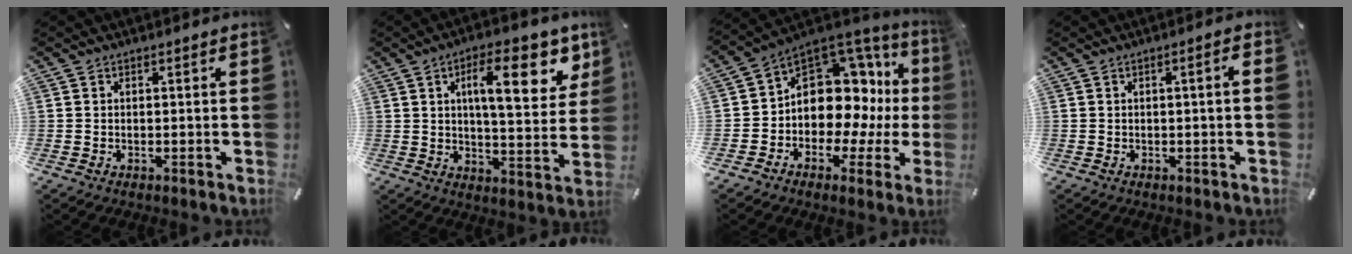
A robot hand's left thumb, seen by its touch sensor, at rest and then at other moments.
{"total": 16.8, "force": [7.0, 6.0, 14.1], "torque": [-0.204, -0.017, 0.104]}
{"total": 13.1, "force": [2.3, 10.2, 7.9], "torque": [-0.121, -0.041, 0.039]}
{"total": 2.5, "force": [-0.2, 0.0, 2.5], "torque": [-0.039, -0.002, -0.005]}